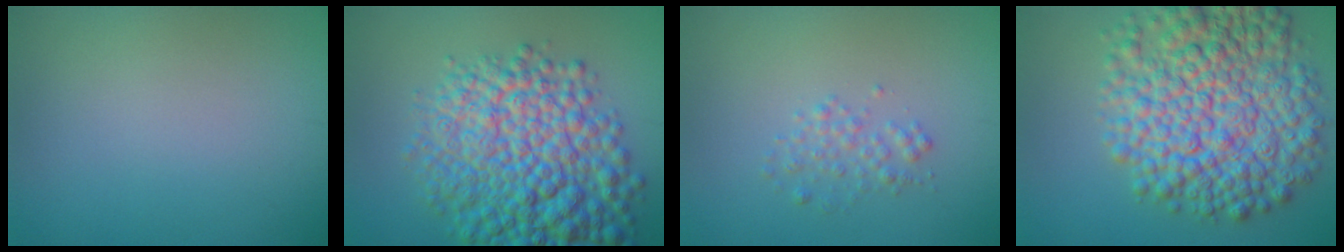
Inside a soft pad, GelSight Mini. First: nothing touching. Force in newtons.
{"total": 11.7, "press": 11.7, "slide": 0.4}
{"total": 1.5, "press": 1.5, "slide": 0.0}
{"total": 11.7, "press": 11.7, "slide": 0.3}